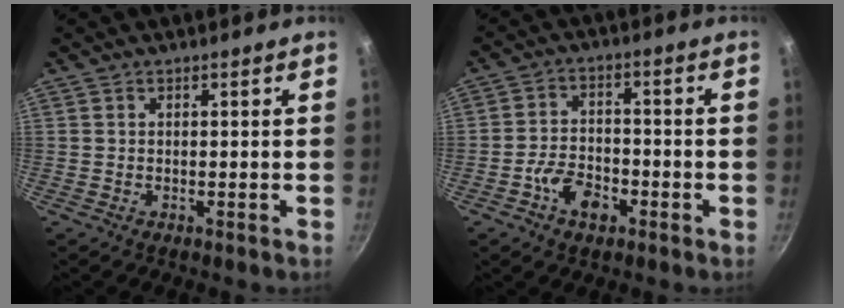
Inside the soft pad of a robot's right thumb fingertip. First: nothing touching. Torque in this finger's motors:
{"motor_torque": [0.78, 0.13, -0.25, -0.18, 0.02]}